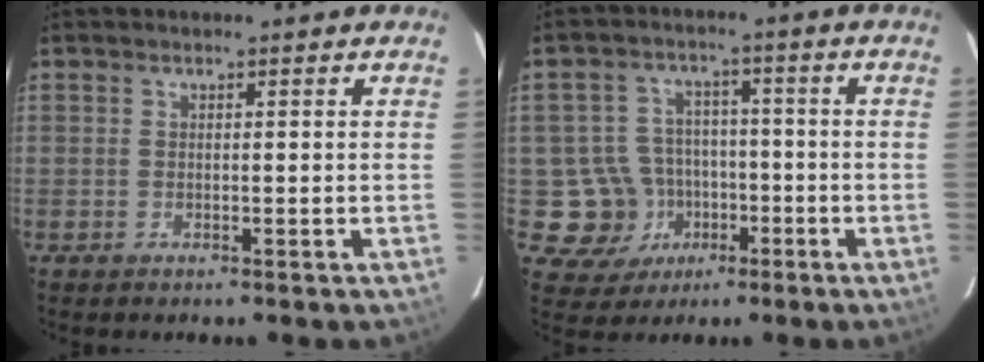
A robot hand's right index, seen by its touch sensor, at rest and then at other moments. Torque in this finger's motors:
{"motor_torque": [0.03, -0.09, -0.60, -0.21]}